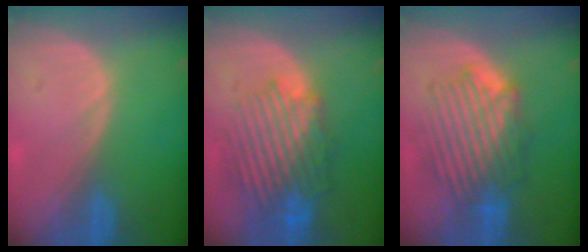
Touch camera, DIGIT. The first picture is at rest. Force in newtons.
{"total": 10.2, "press": 9.1, "slide": 4.5}
{"total": 8.8, "press": 8.3, "slide": 2.9}